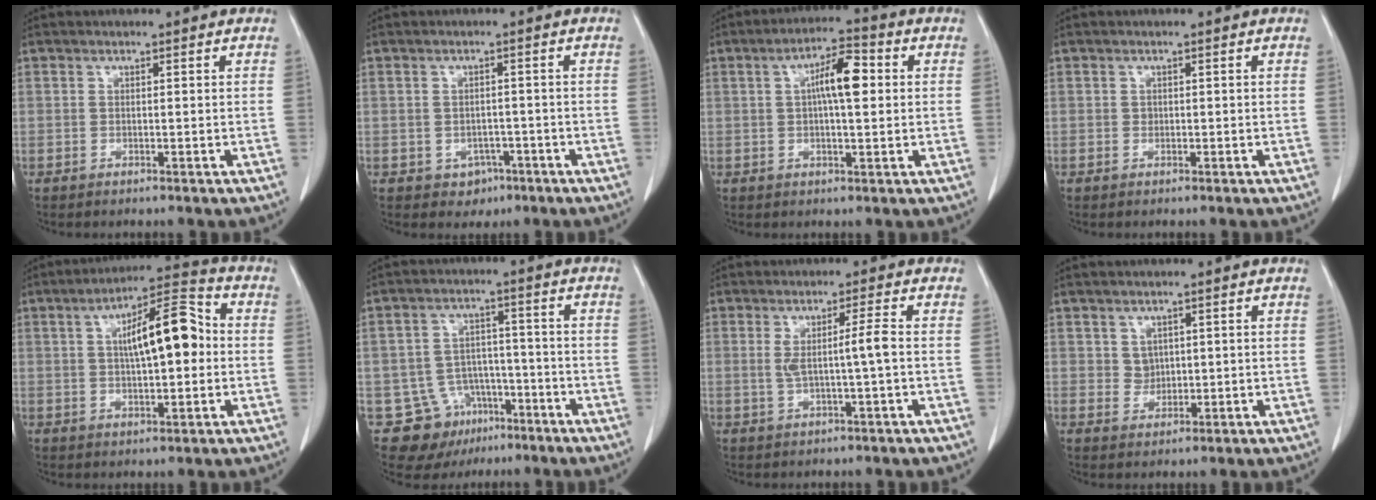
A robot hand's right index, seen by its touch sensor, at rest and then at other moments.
{"total": 3.0, "force": [-1.4, 2.5, 0.9], "torque": [-0.007, 0.008, -0.009]}
{"total": 7.3, "force": [1.2, 1.9, 6.9], "torque": [-0.122, 0.019, 0.018]}
{"total": 0.6, "force": [0.0, 0.5, 0.2], "torque": [0.001, 0.002, -0.001]}
{"total": 11.6, "force": [1.2, 3.4, 11.1], "torque": [-0.182, 0.032, 0.016]}
{"total": 10.2, "force": [-5.4, 8.4, 2.3], "torque": [-0.041, 0.026, -0.072]}
{"total": 4.0, "force": [0.0, -0.6, 3.9], "torque": [-0.072, 0.001, 0.004]}
{"total": 2.3, "force": [0.7, 2.0, 0.9], "torque": [-0.013, -0.002, 0.015]}